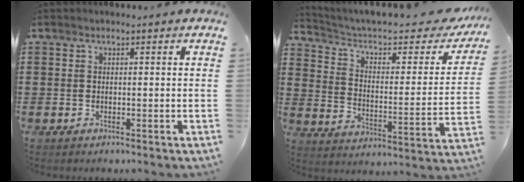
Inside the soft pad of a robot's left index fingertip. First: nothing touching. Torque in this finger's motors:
{"motor_torque": [2.14, 0.00, 1.05, 0.21]}